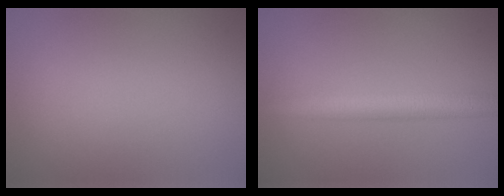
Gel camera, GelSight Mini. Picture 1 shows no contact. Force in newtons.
{"total": 4.0, "press": 4.0, "slide": 0.2}